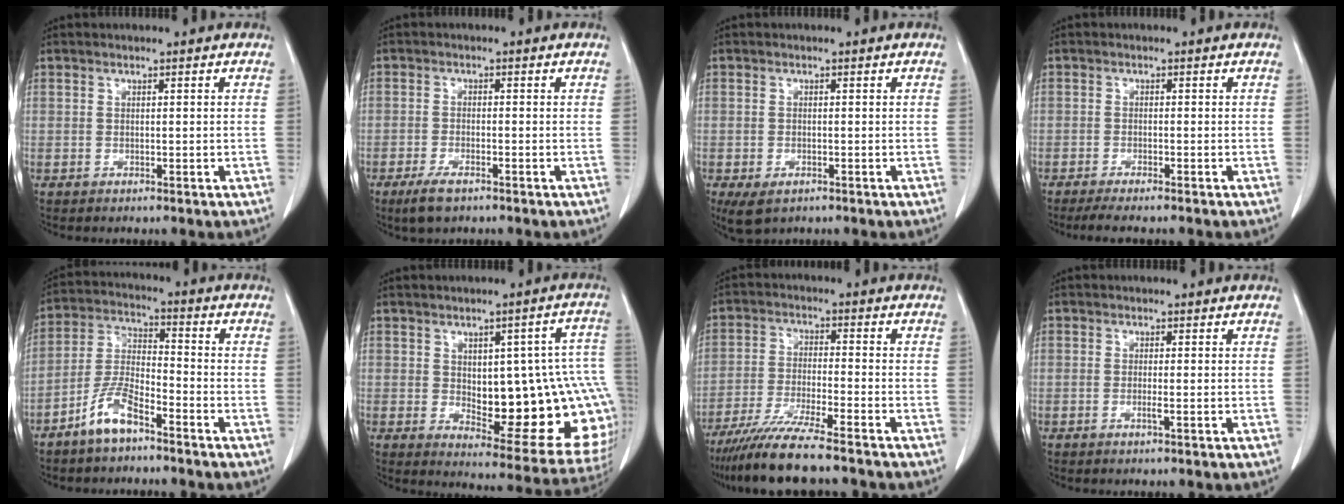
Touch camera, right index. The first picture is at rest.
{"total": 4.1, "force": [-2.7, 1.1, 2.8], "torque": [-0.063, -0.006, -0.047]}
{"total": 3.8, "force": [-2.0, 1.9, 2.5], "torque": [-0.051, -0.008, -0.025]}
{"total": 5.1, "force": [-4.4, 0.3, 2.7], "torque": [-0.035, -0.009, -0.066]}
{"total": 7.7, "force": [-5.3, 2.1, 5.2], "torque": [-0.119, -0.002, -0.110]}
{"total": 20.5, "force": [-1.1, 7.1, 19.2], "torque": [-0.168, 0.030, 0.018]}
{"total": 11.6, "force": [-9.5, 0.1, 6.5], "torque": [-0.112, -0.033, -0.163]}
{"total": 0.9, "force": [-0.3, -0.1, 0.9], "torque": [-0.016, 0.001, -0.005]}